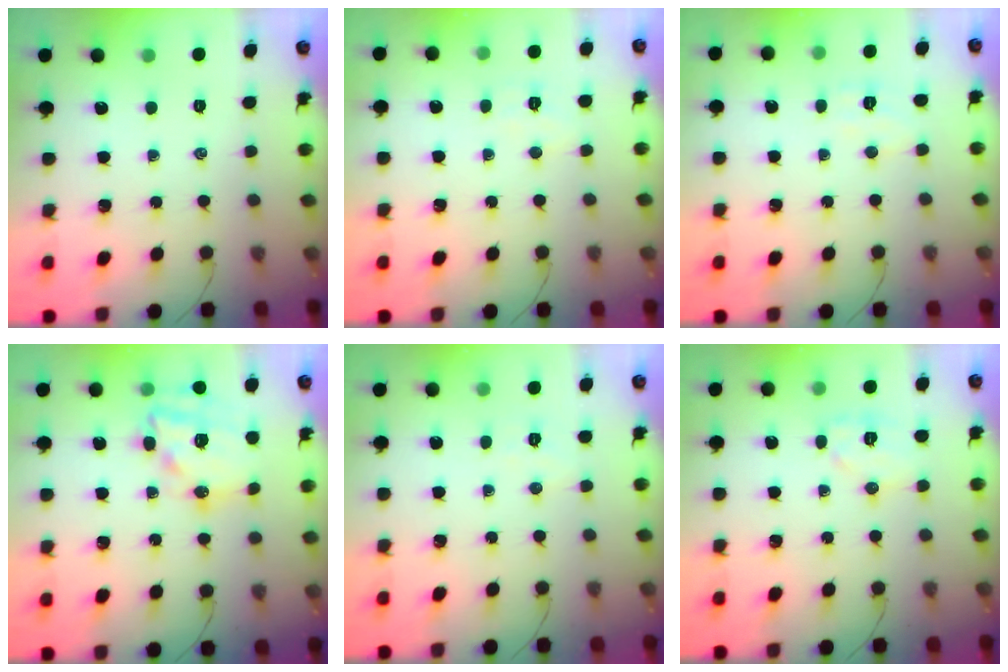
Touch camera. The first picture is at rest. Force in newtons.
{"total": 4.9, "press": 4.8, "slide": 1.0}
{"total": 5.2, "press": 5.1, "slide": 1.2}
{"total": 17.6, "press": 17.2, "slide": 3.7}
{"total": 3.9, "press": 3.8, "slide": 0.8}
{"total": 7.5, "press": 7.5, "slide": 0.6}